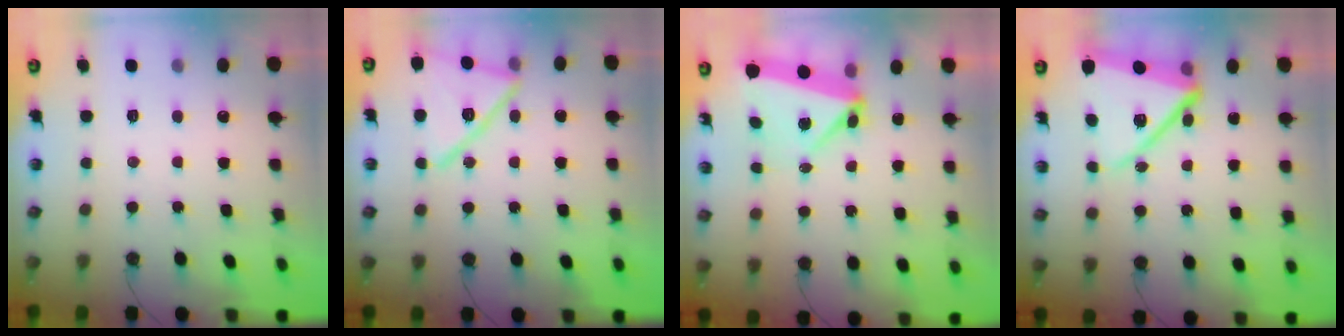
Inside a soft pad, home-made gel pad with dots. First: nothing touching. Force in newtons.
{"total": 17.2, "press": 17.2, "slide": 0.4}
{"total": 5.9, "press": 5.9, "slide": 0.2}
{"total": 16.9, "press": 16.9, "slide": 1.3}